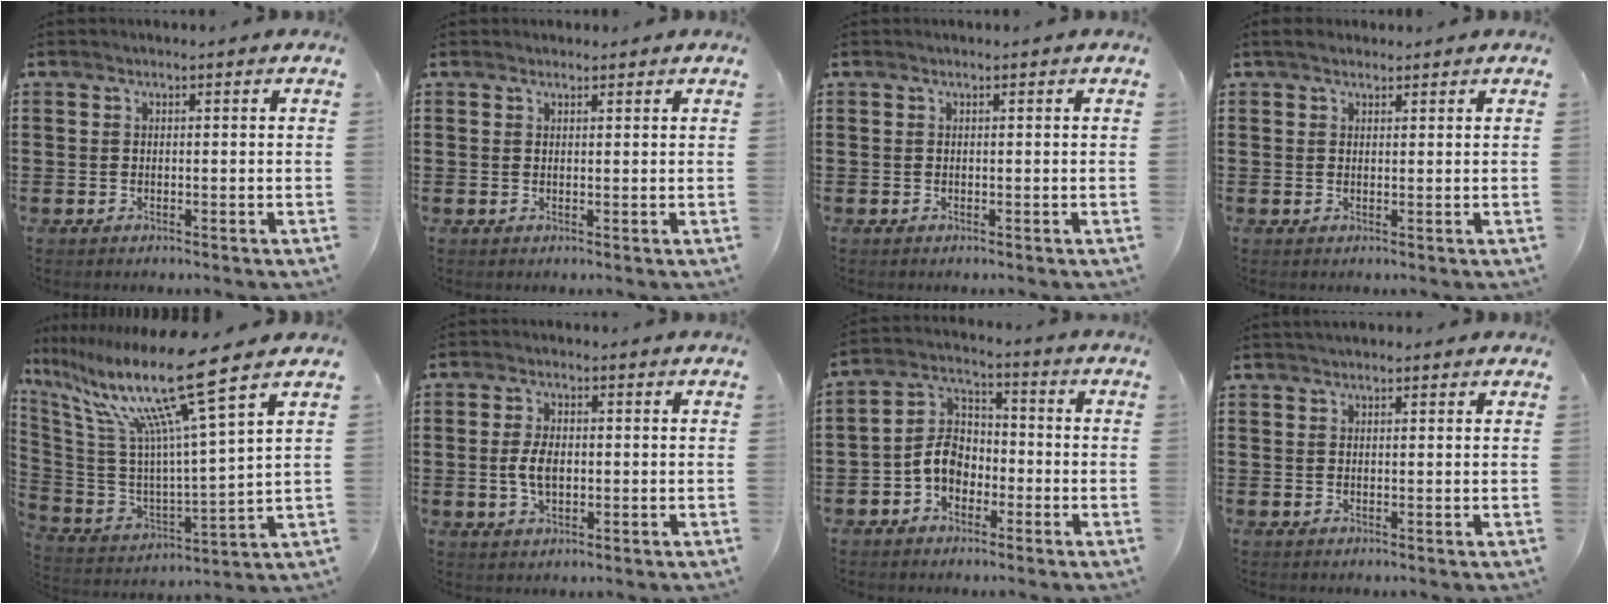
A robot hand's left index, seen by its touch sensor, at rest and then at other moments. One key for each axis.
{"total": 1.0, "fx": 0.9, "fy": 0.4, "fz": 0.2, "tx": -0.005, "ty": 0.002, "tz": 0.019}
{"total": 0.0}
{"total": 1.9, "fx": 1.6, "fy": 0.9, "fz": 0.5, "tx": -0.014, "ty": 0.008, "tz": 0.030}
{"total": 17.0, "fx": 12.0, "fy": 0.8, "fz": 12.1, "tx": -0.262, "ty": -0.070, "tz": 0.188}
{"total": 4.5, "fx": 0.1, "fy": 2.4, "fz": 3.9, "tx": -0.088, "ty": 0.002, "tz": -0.004}
{"total": 6.5, "fx": -2.7, "fy": 4.6, "fz": 3.7, "tx": -0.097, "ty": 0.009, "tz": -0.060}
{"total": 1.2, "fx": 1.0, "fy": 0.5, "fz": 0.3, "tx": -0.006, "ty": 0.004, "tz": 0.019}